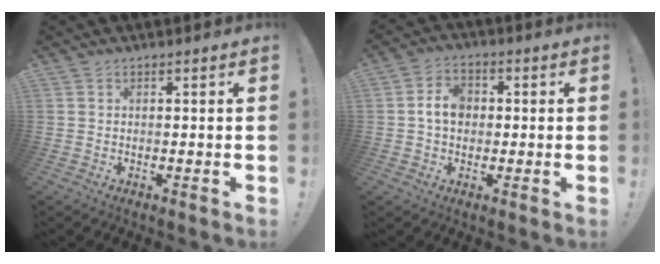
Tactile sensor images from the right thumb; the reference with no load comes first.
{"total": 7.1, "force": [0.5, 5.5, 4.5], "torque": [-0.068, 0.011, 0.010]}